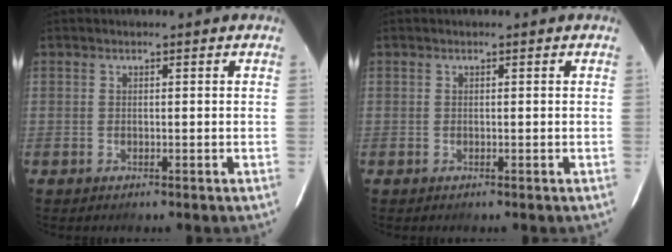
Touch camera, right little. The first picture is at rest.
{"total": 0.0}